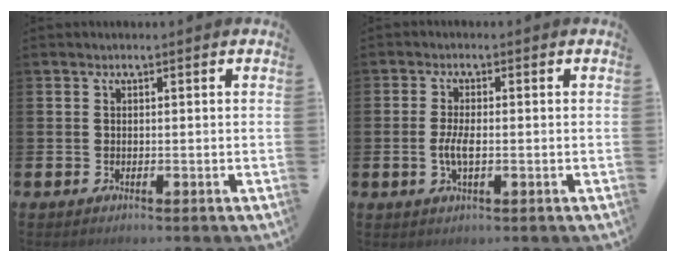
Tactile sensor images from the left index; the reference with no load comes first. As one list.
[{"total": 3.1, "force": [-0.5, 1.1, 2.9], "torque": [-0.057, -0.004, -0.012]}]